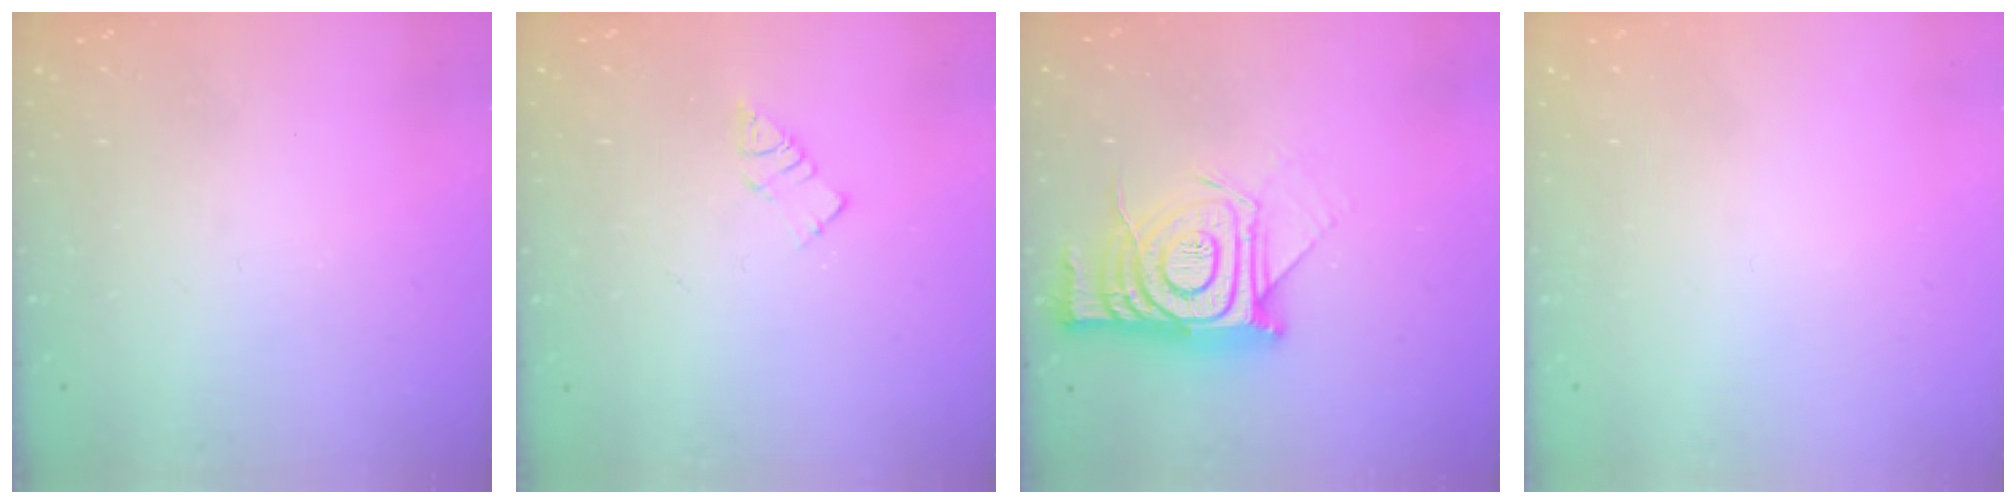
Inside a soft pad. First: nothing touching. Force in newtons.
{"total": 5.1, "press": 5.1, "slide": 0.2}
{"total": 15.2, "press": 15.1, "slide": 1.1}
{"total": 1.5, "press": 1.5, "slide": 0.1}